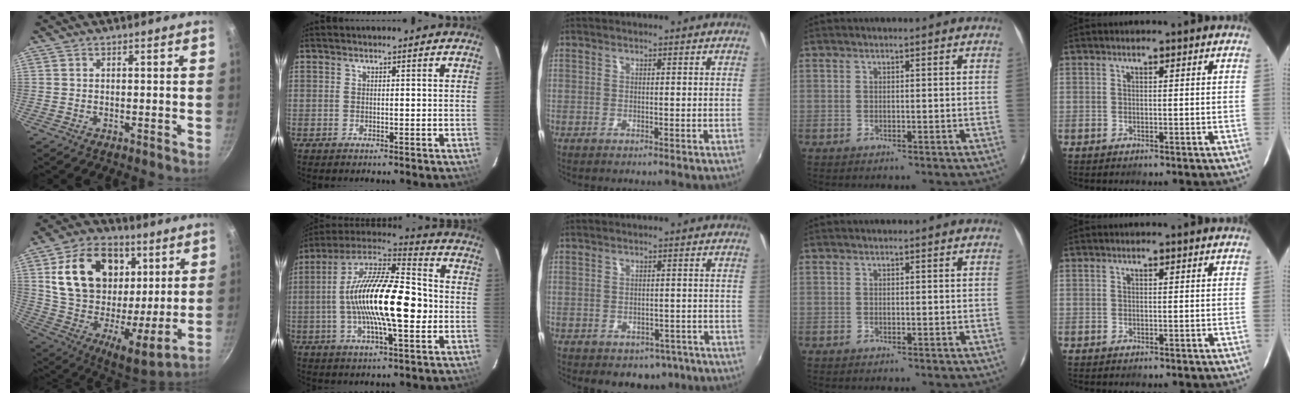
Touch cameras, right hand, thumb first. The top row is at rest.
{"thumb": {"total": 24.2, "force": [9.0, 16.0, 15.8], "torque": [-0.254, -0.026, 0.146]}, "index": {"total": 20.8, "force": [-1.8, 6.1, 19.8], "torque": [-0.354, 0.013, -0.044]}, "middle": {"total": 6.4, "force": [-3.8, 4.6, 2.5], "torque": [-0.048, 0.000, -0.034]}}